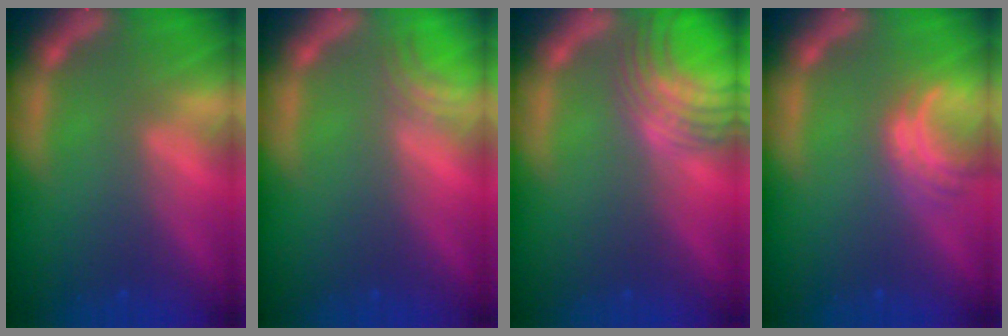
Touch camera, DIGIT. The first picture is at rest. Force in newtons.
{"total": 2.0}
{"total": 8.1}
{"total": 3.0}